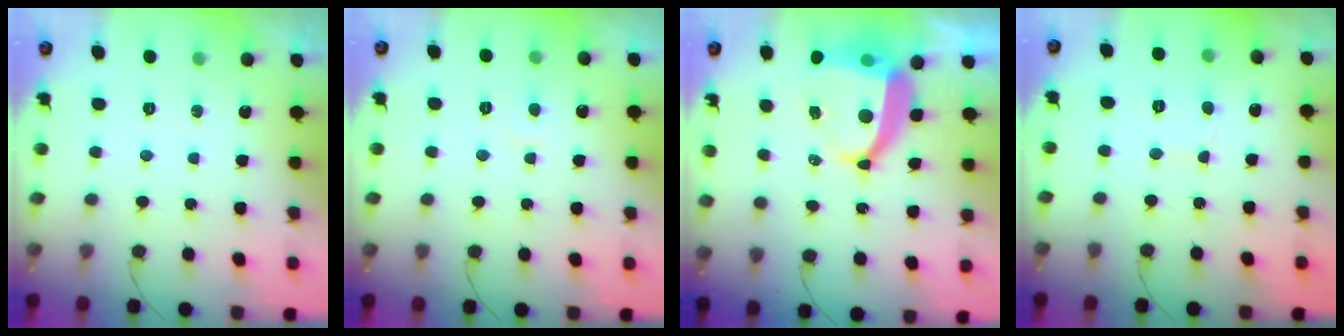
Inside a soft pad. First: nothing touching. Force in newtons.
{"total": 4.0, "press": 4.0, "slide": 0.4}
{"total": 10.2, "press": 10.2, "slide": 1.1}
{"total": 2.9, "press": 2.8, "slide": 0.3}